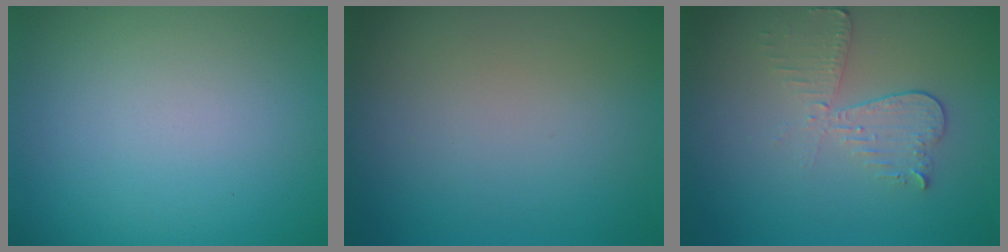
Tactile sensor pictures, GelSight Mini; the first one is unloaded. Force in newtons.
{"total": 0.0}
{"total": 3.0, "press": 2.7, "slide": 1.4}